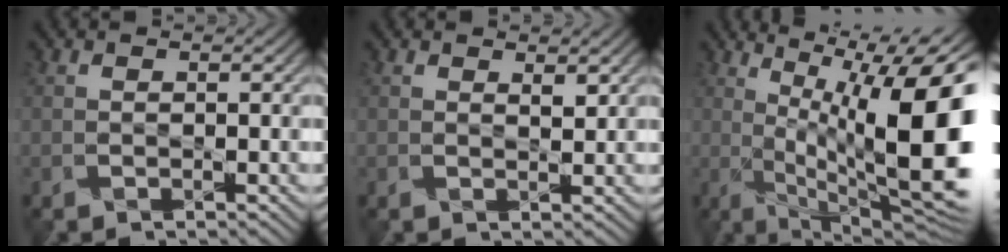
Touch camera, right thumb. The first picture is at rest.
{"total": 1.9, "force": [1.6, 0.5, 0.8], "torque": [-0.014, 0.000, 0.032]}
{"total": 17.1, "force": [1.9, 5.8, 16.0], "torque": [-0.222, 0.020, 0.040]}